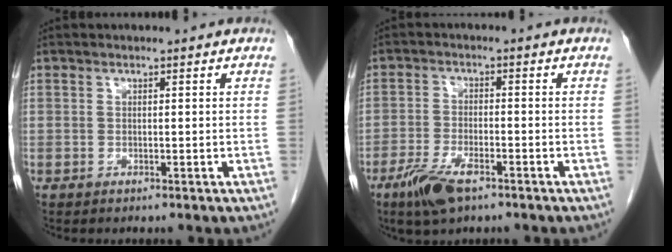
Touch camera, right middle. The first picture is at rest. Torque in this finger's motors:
{"motor_torque": [0.07, -0.19, 0.08, 0.03]}